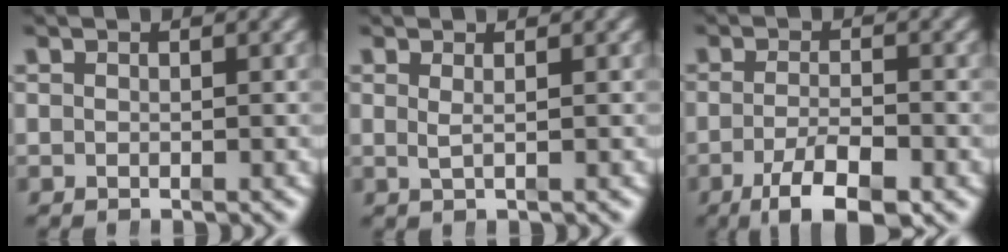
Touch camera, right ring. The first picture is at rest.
{"total": 1.1, "force": [0.4, -0.7, 0.8], "torque": [-0.015, -0.009, 0.015]}
{"total": 6.3, "force": [-3.9, 1.8, 4.6], "torque": [-0.072, -0.023, -0.052]}